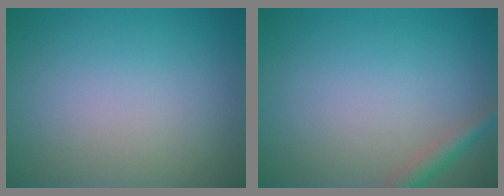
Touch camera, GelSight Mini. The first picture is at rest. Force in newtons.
{"total": 1.9, "press": 1.9, "slide": 0.1}